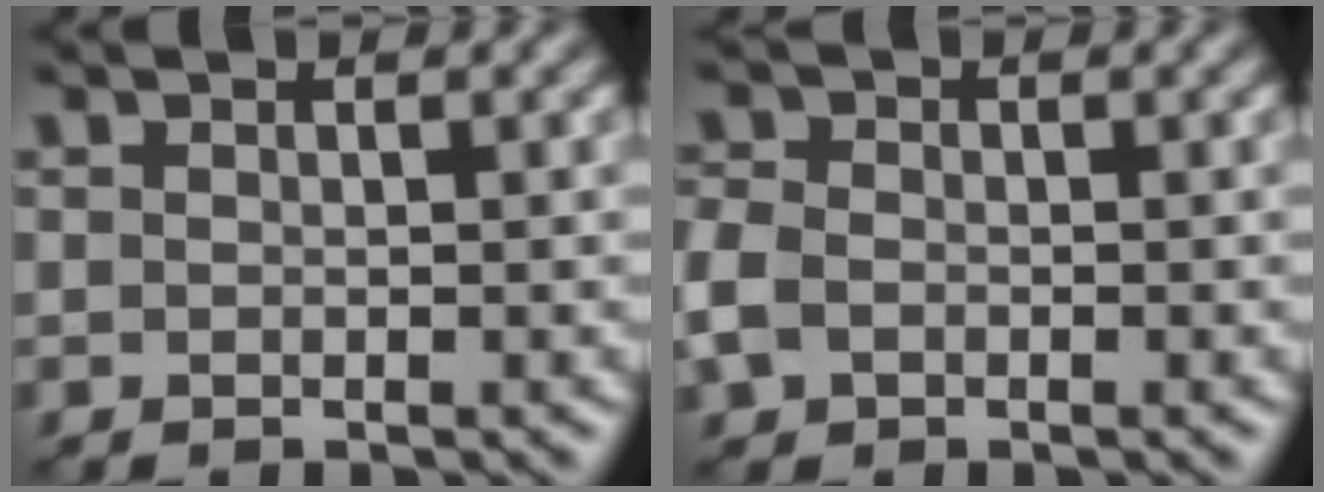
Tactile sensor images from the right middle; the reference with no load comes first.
{"total": 3.1, "force": [-0.8, 2.4, 1.8], "torque": [-0.054, 0.000, -0.026]}